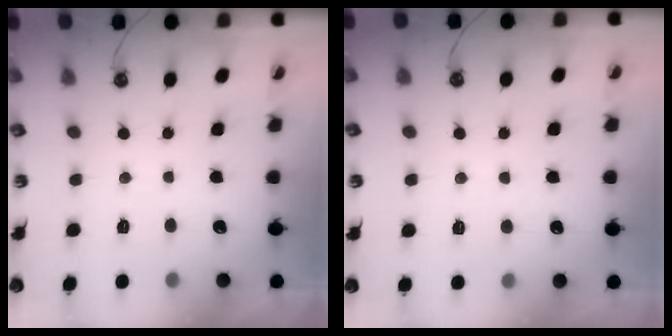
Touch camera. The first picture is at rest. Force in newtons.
{"total": 3.6, "press": 3.5, "slide": 0.3}